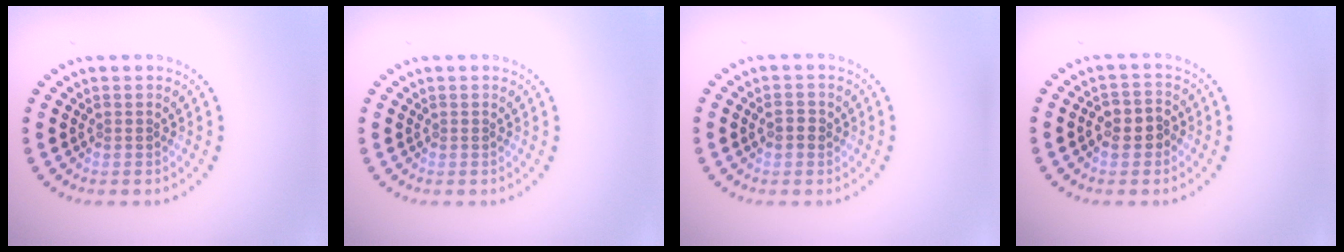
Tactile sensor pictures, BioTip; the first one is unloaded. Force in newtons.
{"total": 0.0}
{"total": 1.2, "press": 1.2, "slide": 0.0}
{"total": 2.6, "press": 2.4, "slide": 1.0}